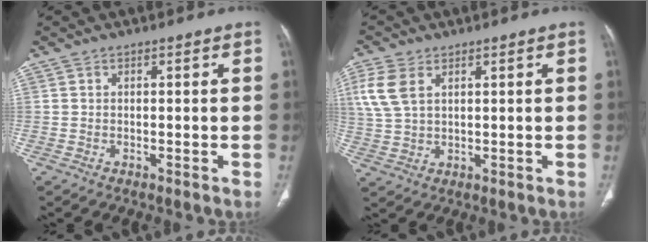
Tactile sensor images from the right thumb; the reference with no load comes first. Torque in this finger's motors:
{"motor_torque": [-0.46, 0.26, 0.70, -0.05, 0.01]}